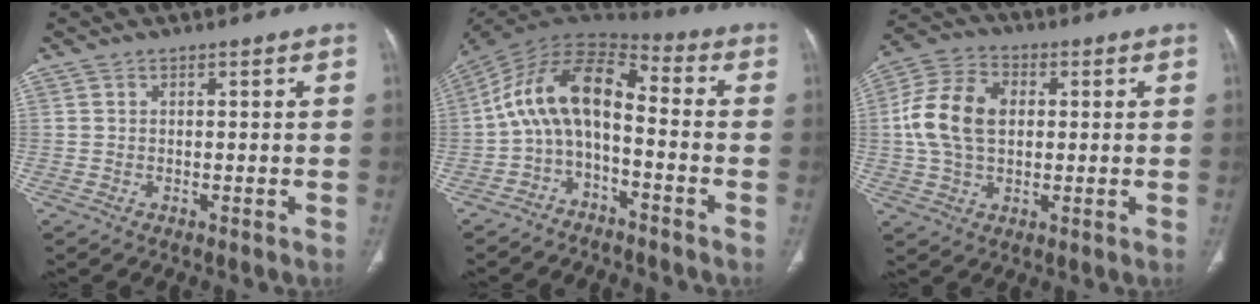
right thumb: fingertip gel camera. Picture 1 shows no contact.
{"total": 13.0, "force": [-3.1, 6.7, 10.6], "torque": [-0.181, 0.086, -0.068]}
{"total": 12.7, "force": [1.2, 8.7, 9.2], "torque": [-0.172, 0.018, 0.018]}